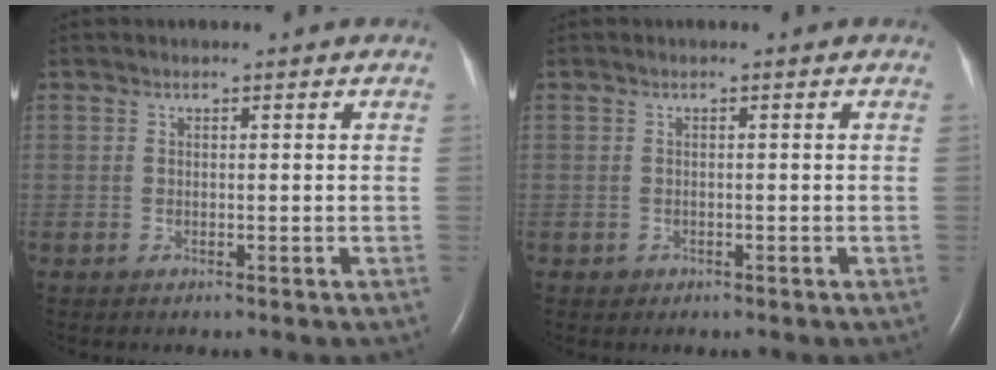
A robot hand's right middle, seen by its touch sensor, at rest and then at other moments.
{"total": 0.7, "force": [-0.3, 0.6, 0.0], "torque": [-0.006, 0.002, -0.005]}